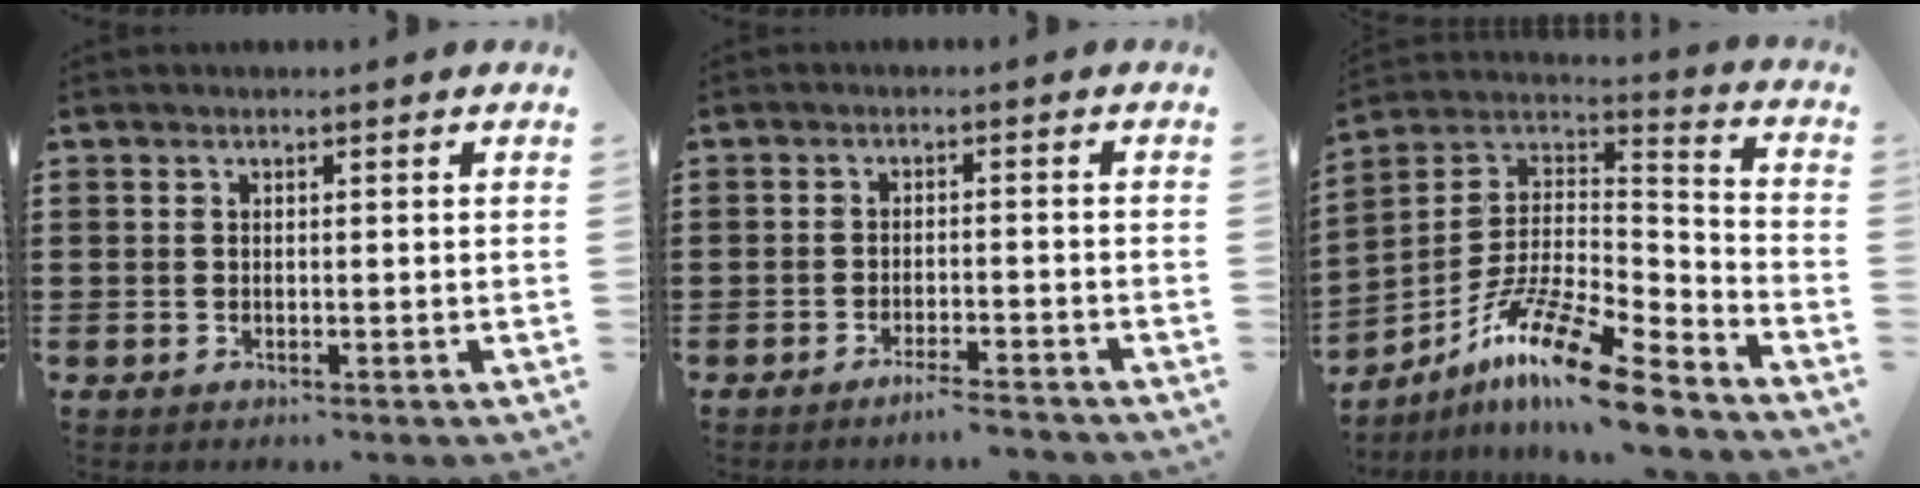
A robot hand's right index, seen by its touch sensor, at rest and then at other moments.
{"total": 2.8, "force": [-2.5, 0.0, 1.2], "torque": [-0.021, 0.002, -0.049]}
{"total": 13.7, "force": [-10.2, 2.1, 8.9], "torque": [-0.173, 0.016, -0.197]}